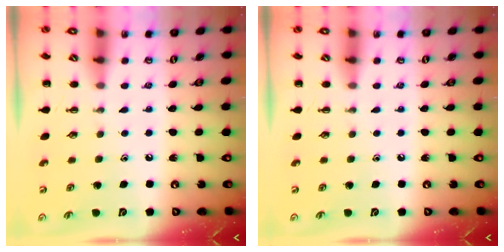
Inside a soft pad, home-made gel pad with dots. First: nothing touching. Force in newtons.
{"total": 0.0}